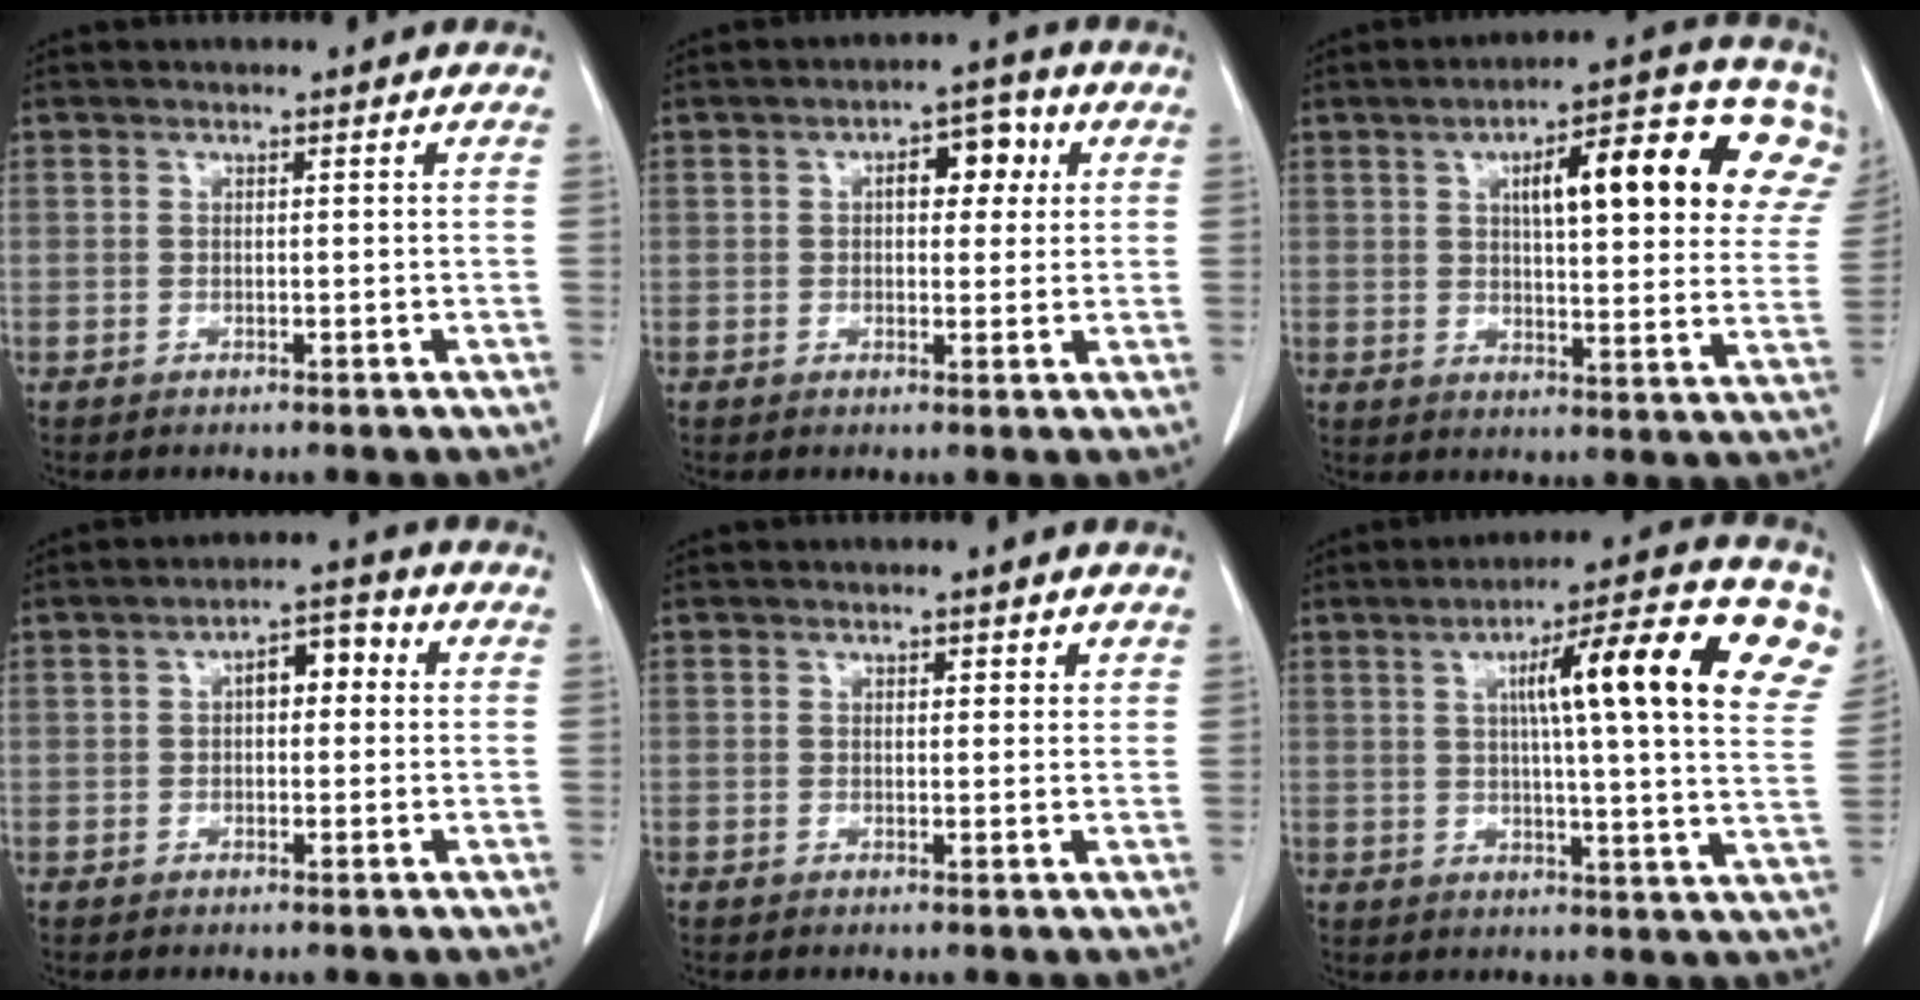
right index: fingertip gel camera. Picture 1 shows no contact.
{"total": 5.6, "force": [1.5, 2.9, 4.6], "torque": [-0.063, 0.021, 0.020]}
{"total": 19.5, "force": [7.3, 4.8, 17.4], "torque": [-0.234, 0.035, 0.095]}
{"total": 4.9, "force": [0.8, 2.4, 4.2], "torque": [-0.064, 0.027, 0.008]}
{"total": 1.5, "force": [1.0, 0.9, 0.6], "torque": [0.000, -0.002, 0.010]}
{"total": 18.9, "force": [6.8, 1.4, 17.6], "torque": [-0.235, 0.027, 0.082]}